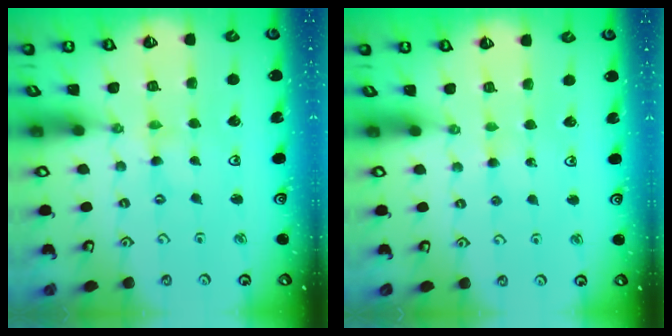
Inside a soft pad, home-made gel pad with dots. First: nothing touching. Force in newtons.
{"total": 2.2, "press": 2.2, "slide": 0.2}